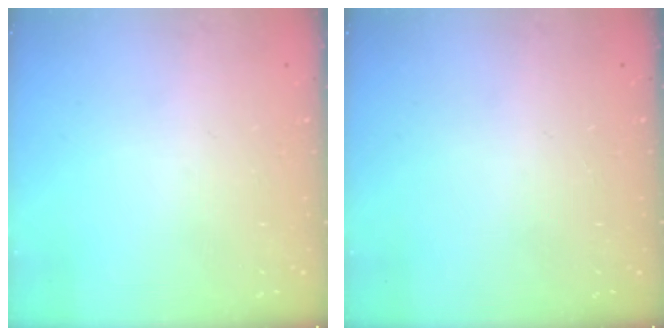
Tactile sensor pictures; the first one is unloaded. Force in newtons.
{"total": 0.0}